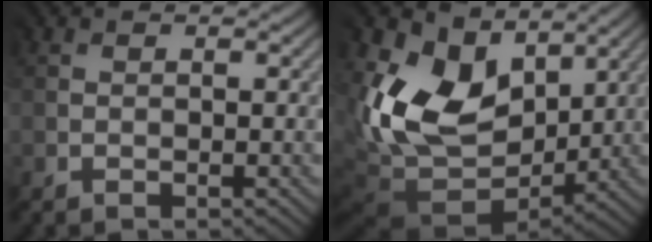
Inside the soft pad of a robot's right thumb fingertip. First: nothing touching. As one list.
[{"total": 15.0, "force": [5.6, 11.3, 8.1], "torque": [-0.185, 0.006, 0.117]}]